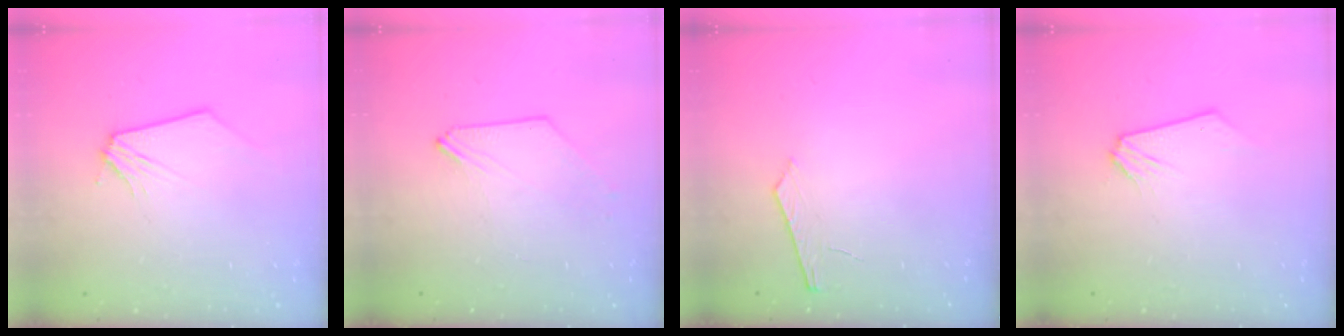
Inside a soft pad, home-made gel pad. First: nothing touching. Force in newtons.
{"total": 0.0}
{"total": 4.8, "press": 4.8, "slide": 0.5}
{"total": 0.0}